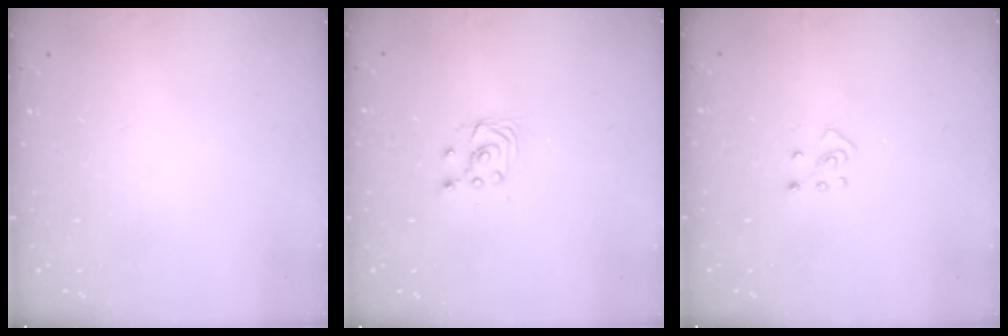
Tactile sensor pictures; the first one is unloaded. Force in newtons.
{"total": 2.9, "press": 2.6, "slide": 1.3}
{"total": 3.7, "press": 3.7, "slide": 0.3}